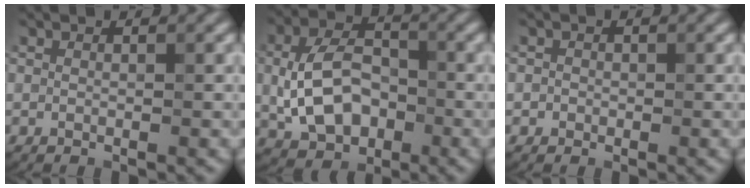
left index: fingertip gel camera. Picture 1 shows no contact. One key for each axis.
{"total": 7.2, "fx": -0.8, "fy": 4.9, "fz": 5.2, "tx": -0.108, "ty": -0.003, "tz": -0.015}
{"total": 0.8, "fx": -0.2, "fy": 0.8, "fz": 0.0, "tx": 0.006, "ty": -0.004, "tz": -0.005}